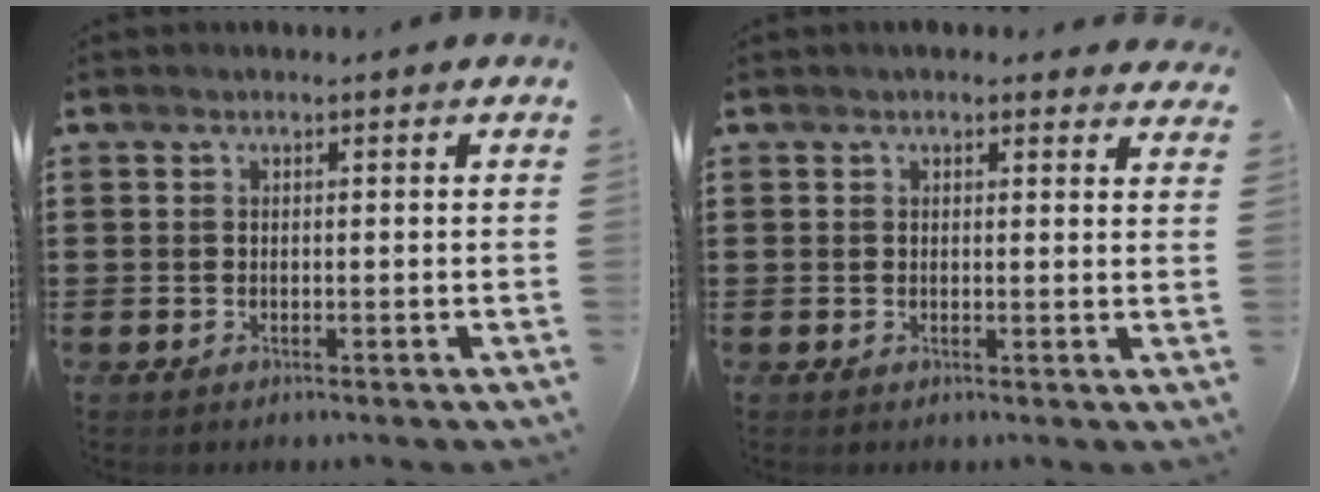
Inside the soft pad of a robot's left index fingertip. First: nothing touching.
{"total": 1.5, "force": [1.4, 0.5, 0.4], "torque": [-0.011, 0.006, 0.026]}